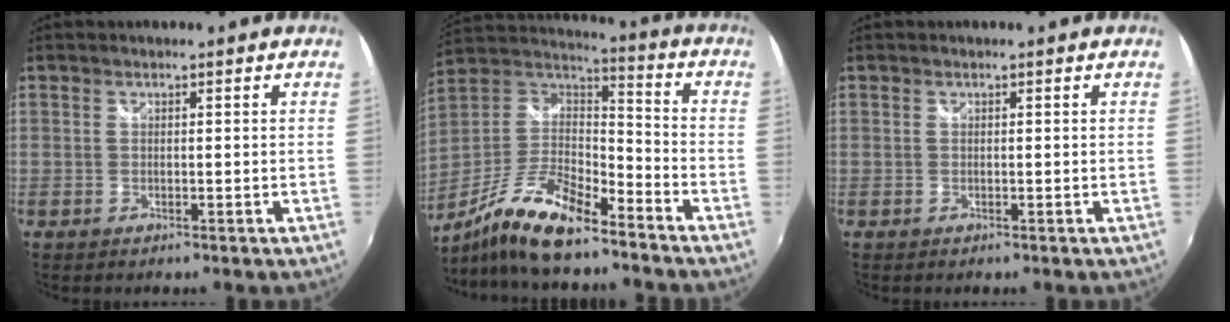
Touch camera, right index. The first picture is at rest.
{"total": 16.2, "force": [-11.9, 3.9, 10.2], "torque": [-0.221, -0.011, -0.227]}
{"total": 0.0}